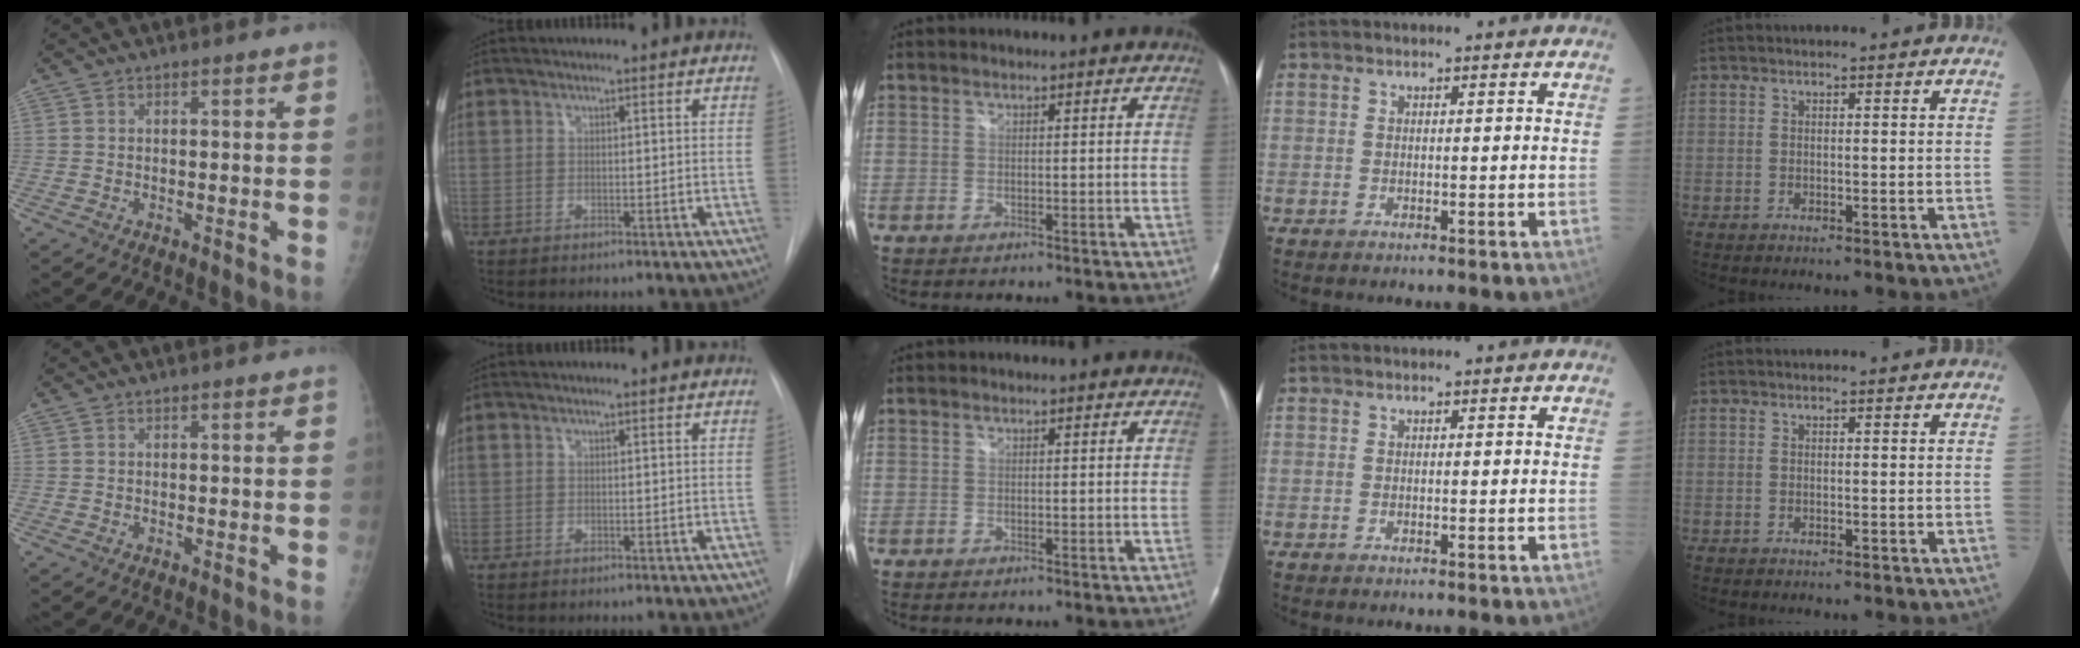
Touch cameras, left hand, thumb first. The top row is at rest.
{}